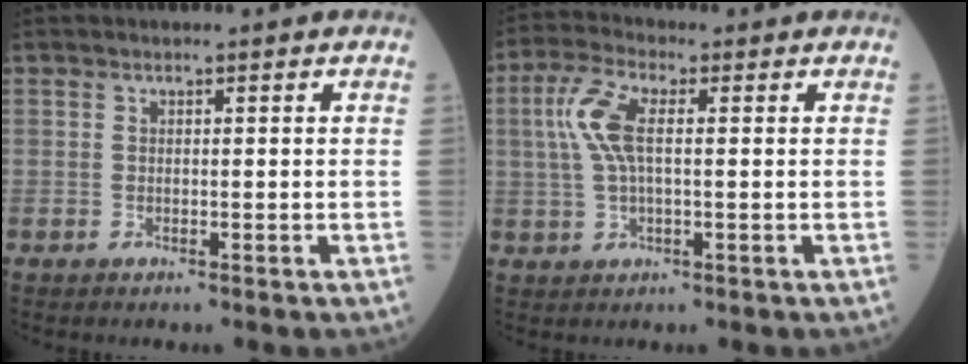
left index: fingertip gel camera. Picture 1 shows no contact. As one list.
[{"total": 6.5, "force": [0.9, 2.0, 6.2], "torque": [-0.152, 0.016, 0.017]}]